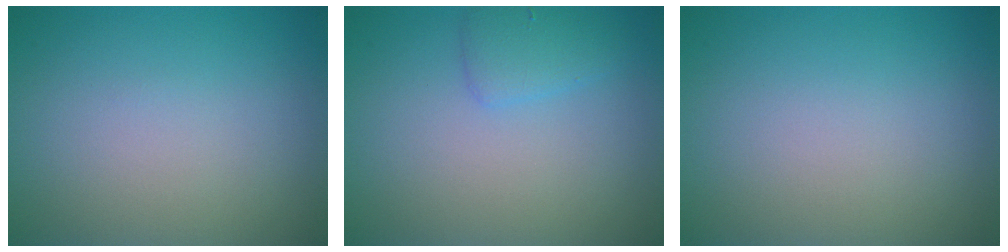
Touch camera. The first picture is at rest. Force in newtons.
{"total": 1.9, "press": 1.9, "slide": 0.1}
{"total": 0.0}